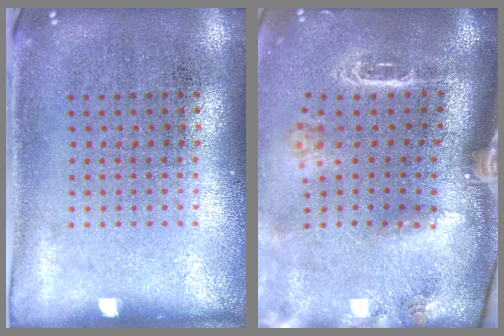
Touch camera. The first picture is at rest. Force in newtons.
{"total": 2.5, "press": 2.0, "slide": 1.6}